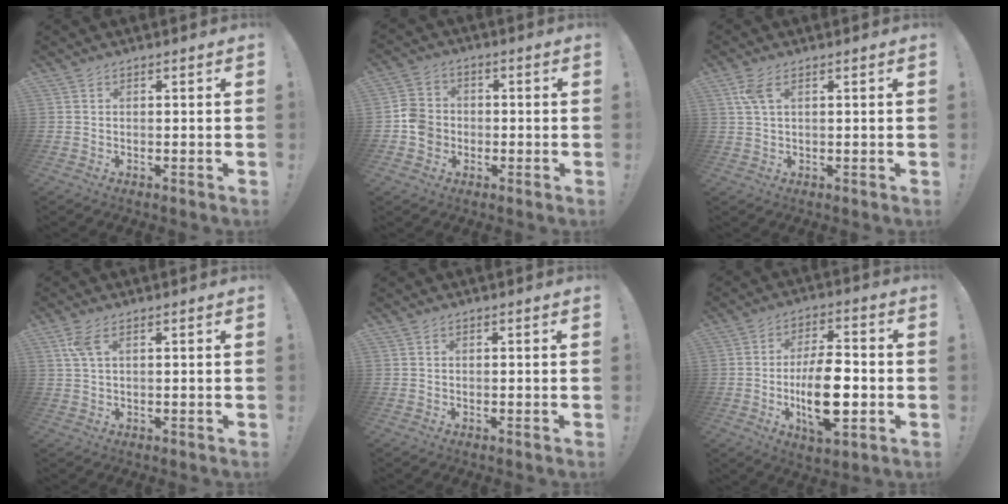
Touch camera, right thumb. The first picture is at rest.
{"total": 7.4, "force": [-2.1, 6.6, 2.7], "torque": [-0.045, 0.024, -0.036]}
{"total": 4.1, "force": [1.8, 1.5, 3.3], "torque": [-0.064, 0.000, 0.031]}
{"total": 4.3, "force": [1.9, 1.7, 3.4], "torque": [-0.066, 0.000, 0.034]}
{"total": 0.0}
{"total": 15.4, "force": [-3.2, 7.3, 13.2], "torque": [-0.233, 0.003, -0.054]}